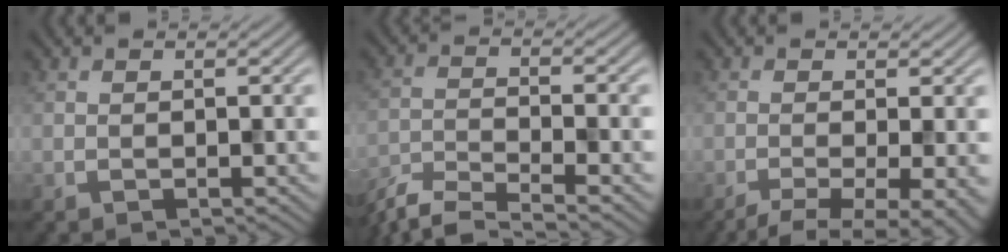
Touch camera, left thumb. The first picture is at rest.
{"total": 7.1, "force": [-6.2, 1.2, 3.4], "torque": [-0.067, -0.009, -0.121]}
{"total": 7.2, "force": [-3.7, 1.8, 5.8], "torque": [-0.082, -0.010, -0.058]}